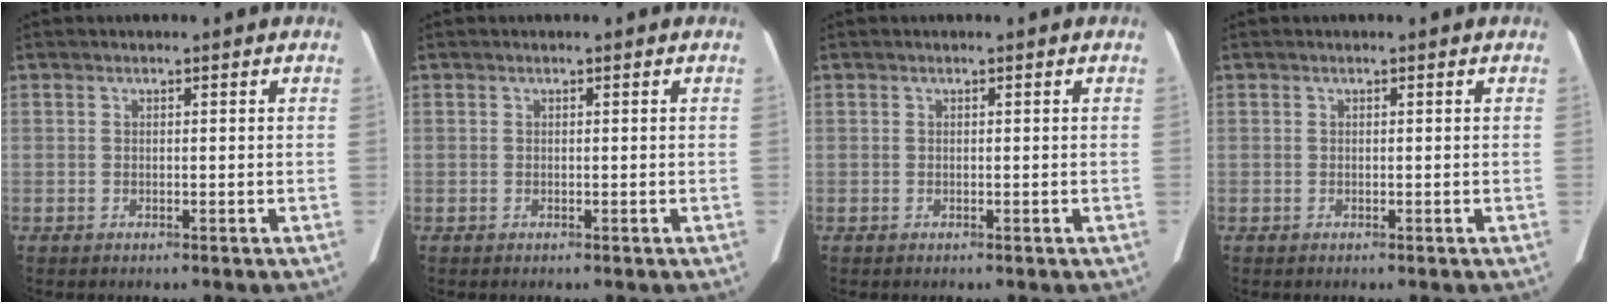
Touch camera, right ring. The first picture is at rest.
{"total": 0.0}
{"total": 0.0}
{"total": 0.0}